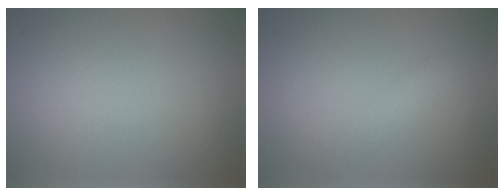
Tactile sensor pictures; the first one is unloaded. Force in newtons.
{"total": 1.5, "press": 1.5, "slide": 0.0}